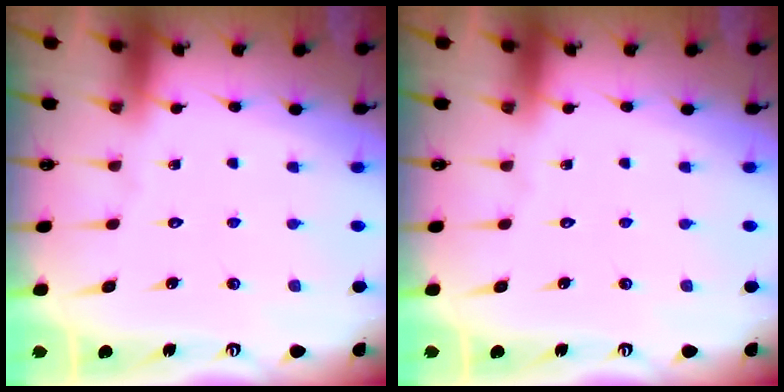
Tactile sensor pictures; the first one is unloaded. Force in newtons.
{"total": 0.0}